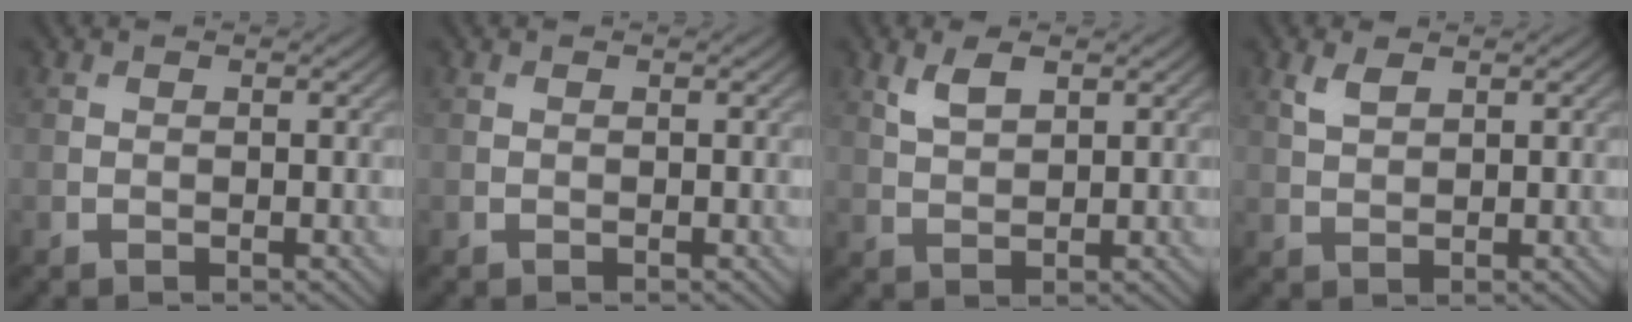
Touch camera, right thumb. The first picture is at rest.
{"total": 0.0}
{"total": 3.2, "force": [1.8, 1.4, 2.2], "torque": [-0.053, -0.001, 0.040]}
{"total": 2.2, "force": [1.3, 1.0, 1.4], "torque": [-0.037, 0.002, 0.030]}